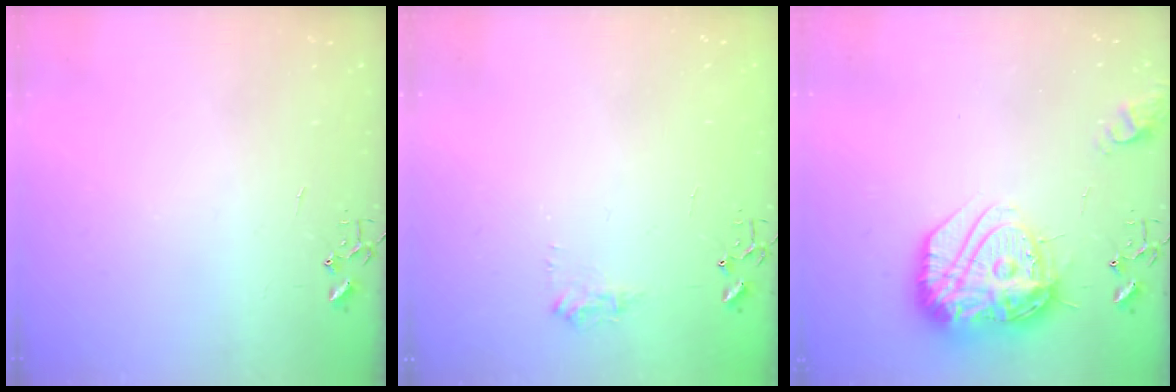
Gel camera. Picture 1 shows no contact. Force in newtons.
{"total": 7.6, "press": 7.5, "slide": 0.3}
{"total": 20.4, "press": 20.3, "slide": 1.9}